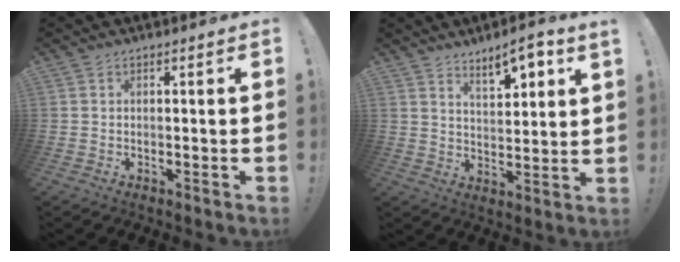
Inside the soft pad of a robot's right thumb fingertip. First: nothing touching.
{"total": 8.3, "force": [6.1, 1.7, 5.3], "torque": [-0.073, -0.039, 0.101]}